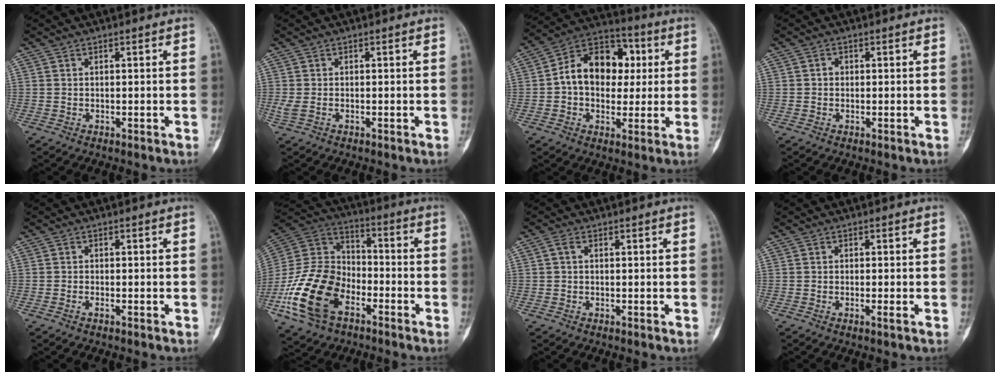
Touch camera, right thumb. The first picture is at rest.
{"total": 1.6, "force": [-0.4, 0.9, 1.2], "torque": [-0.041, 0.002, -0.008]}
{"total": 15.4, "force": [1.6, 11.1, 10.5], "torque": [-0.122, 0.027, 0.016]}
{"total": 1.0, "force": [0.0, 0.9, 0.4], "torque": [-0.001, 0.004, -0.002]}
{"total": 0.7, "force": [-0.5, 0.3, 0.5], "torque": [-0.009, 0.005, -0.010]}
{"total": 19.9, "force": [-8.6, 12.6, 12.8], "torque": [-0.245, 0.054, -0.166]}
{"total": 0.8, "force": [0.2, 0.3, 0.7], "torque": [-0.016, 0.000, 0.001]}
{"total": 1.0, "force": [-0.4, 0.0, 0.9], "torque": [-0.019, -0.002, -0.009]}